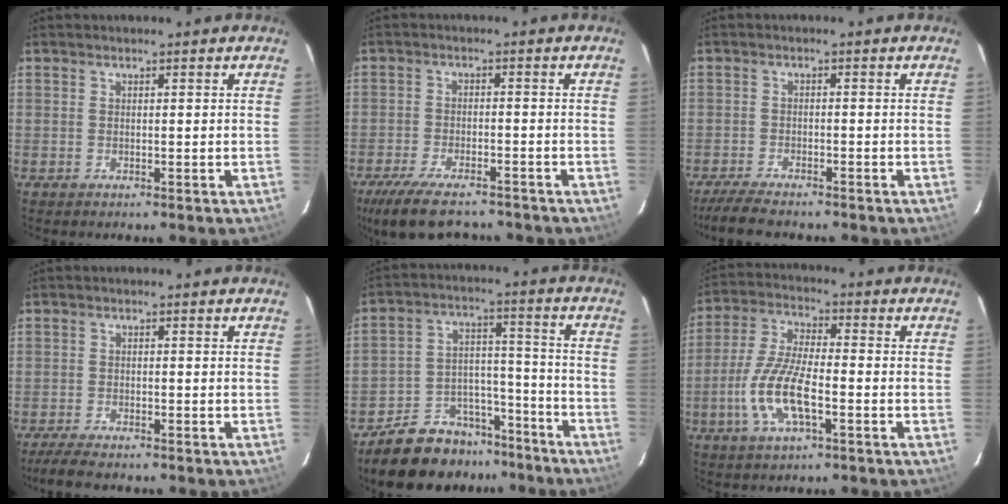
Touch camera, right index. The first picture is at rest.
{"total": 13.1, "force": [-10.4, 4.4, 6.6], "torque": [-0.150, -0.031, -0.173]}
{"total": 6.4, "force": [-5.6, 1.1, 2.8], "torque": [-0.078, -0.019, -0.100]}
{"total": 5.2, "force": [-4.4, 0.9, 2.5], "torque": [-0.067, -0.018, -0.080]}
{"total": 14.3, "force": [-11.6, 7.6, 3.5], "torque": [-0.080, 0.052, -0.163]}
{"total": 11.8, "force": [-4.0, 3.7, 10.4], "torque": [-0.225, -0.003, -0.080]}